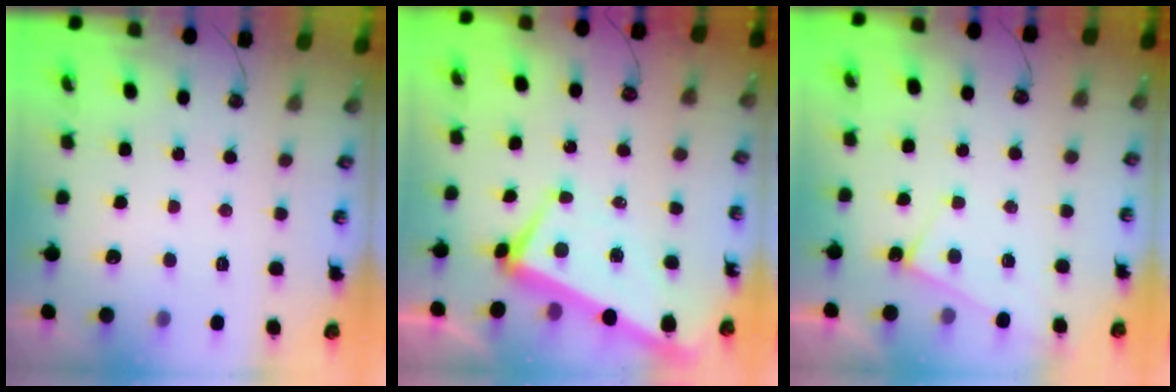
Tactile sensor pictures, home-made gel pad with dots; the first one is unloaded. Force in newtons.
{"total": 1.1, "press": 0.6, "slide": 0.9}
{"total": 1.3, "press": 1.3, "slide": 0.3}